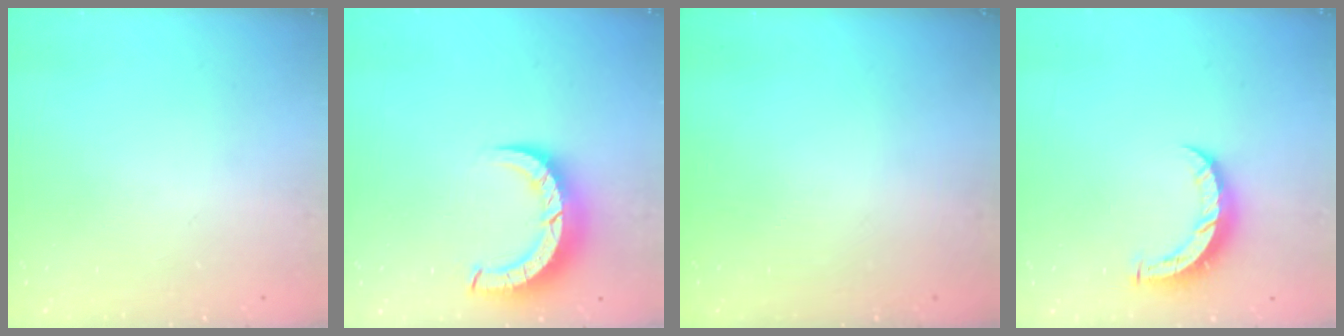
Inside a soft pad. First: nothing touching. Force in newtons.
{"total": 6.7, "press": 6.7, "slide": 0.7}
{"total": 0.0}
{"total": 7.7, "press": 7.7, "slide": 0.3}